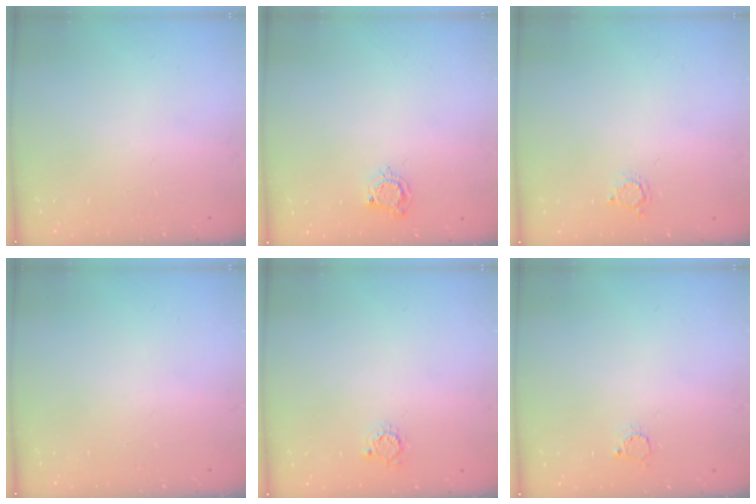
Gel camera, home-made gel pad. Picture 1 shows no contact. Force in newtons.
{"total": 5.2, "press": 5.1, "slide": 0.6}
{"total": 2.6, "press": 2.6, "slide": 0.4}
{"total": 0.0}
{"total": 2.7, "press": 2.7, "slide": 0.4}
{"total": 2.6, "press": 2.6, "slide": 0.3}